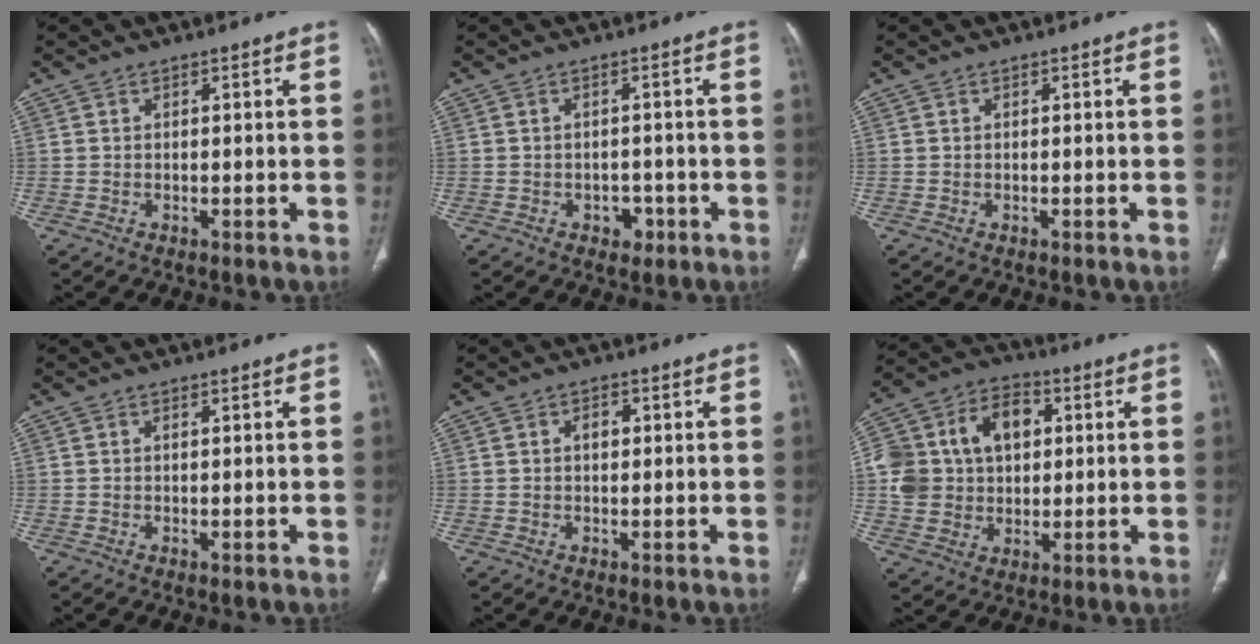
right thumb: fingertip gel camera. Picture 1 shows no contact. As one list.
[{"total": 2.9, "force": [-1.4, 2.2, 1.3], "torque": [-0.004, 0.008, -0.015]}, {"total": 0.0}, {"total": 0.5, "force": [0.1, 0.1, 0.5], "torque": [-0.015, -0.003, 0.004]}, {"total": 2.3, "force": [0.4, 1.5, 1.6], "torque": [-0.022, 0.006, 0.006]}, {"total": 17.3, "force": [3.0, 13.0, 11.0], "torque": [-0.189, 0.024, 0.056]}]